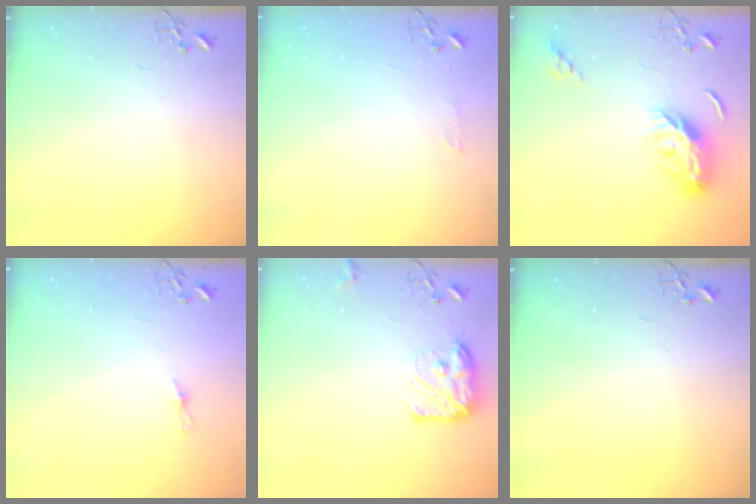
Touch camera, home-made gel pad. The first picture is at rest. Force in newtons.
{"total": 4.7, "press": 4.6, "slide": 0.7}
{"total": 9.5, "press": 9.5, "slide": 0.5}
{"total": 3.9, "press": 3.9, "slide": 0.5}
{"total": 12.6, "press": 12.6, "slide": 0.6}
{"total": 0.0}